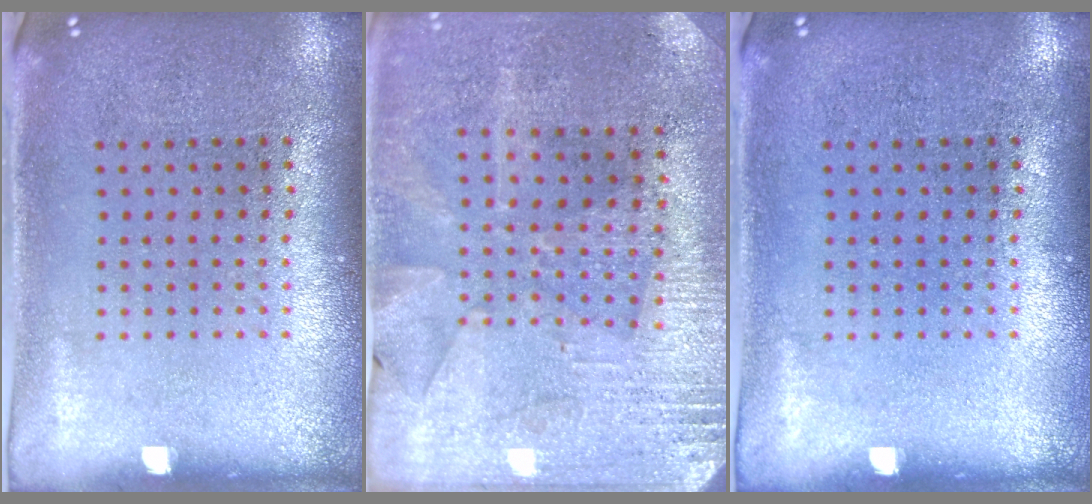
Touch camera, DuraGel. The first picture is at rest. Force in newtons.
{"total": 2.9, "press": 2.8, "slide": 0.8}
{"total": 0.0}